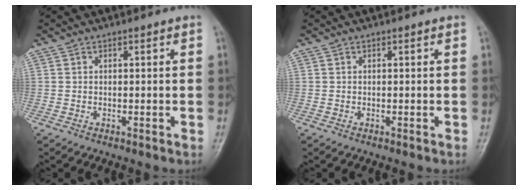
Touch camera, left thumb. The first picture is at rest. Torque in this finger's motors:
{"motor_torque": [0.00, 0.00, 0.01, 0.00, 0.00]}